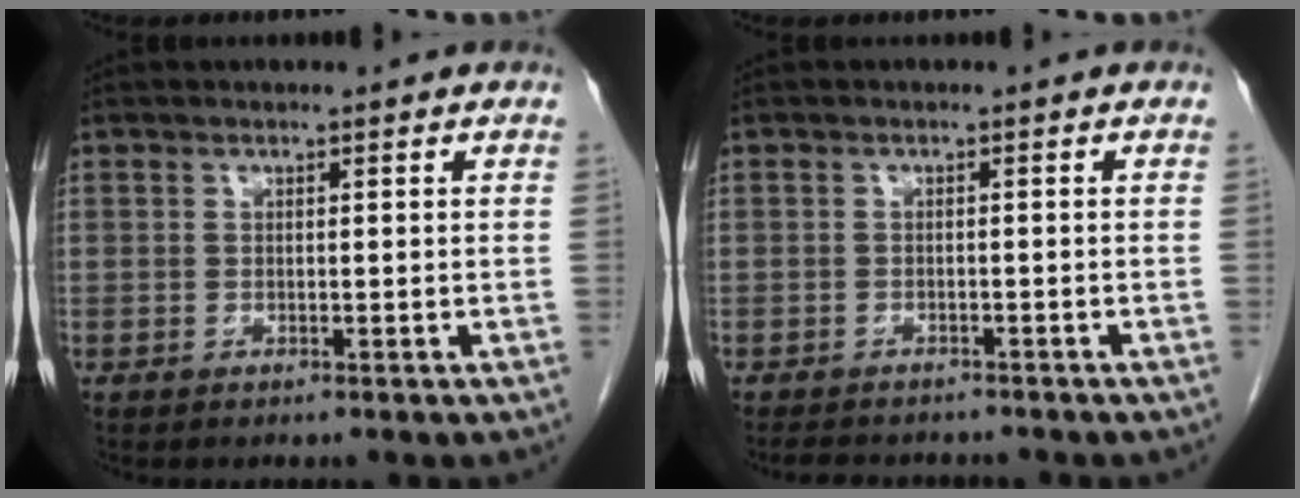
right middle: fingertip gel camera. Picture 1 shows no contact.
{"total": 6.0, "force": [-5.4, 1.8, 1.8], "torque": [-0.028, -0.005, -0.073]}